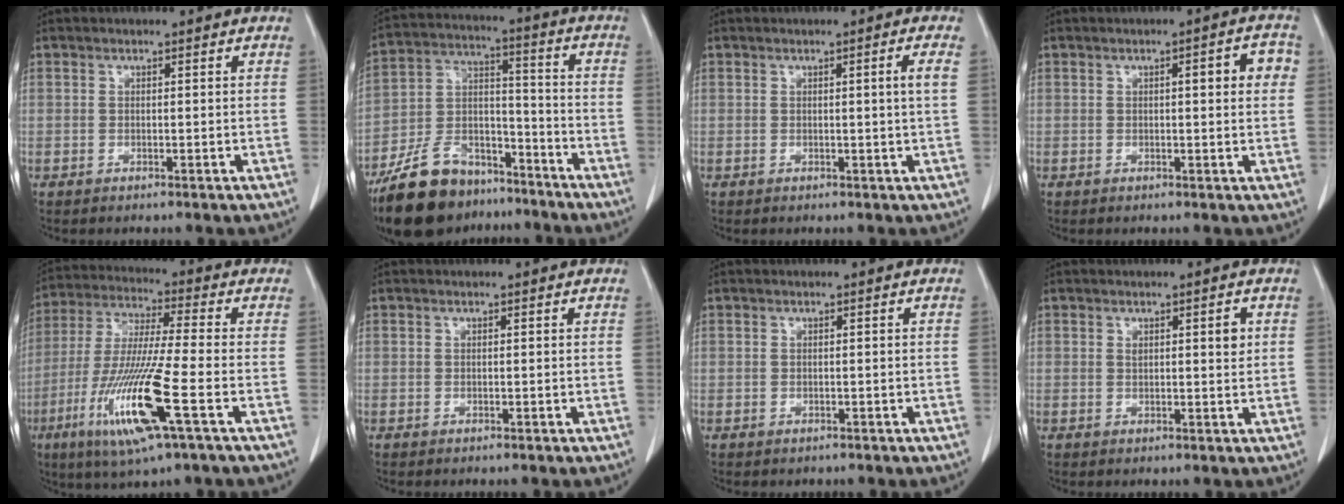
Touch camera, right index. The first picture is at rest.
{"total": 16.0, "force": [-12.3, 7.6, 6.8], "torque": [-0.134, 0.025, -0.215]}
{"total": 2.1, "force": [0.4, -0.6, 2.0], "torque": [-0.030, -0.001, 0.008]}
{"total": 4.5, "force": [1.0, 0.9, 4.3], "torque": [-0.057, 0.013, 0.009]}
{"total": 15.4, "force": [-5.8, 0.2, 14.3], "torque": [-0.298, -0.027, -0.112]}
{"total": 0.0}
{"total": 0.0}
{"total": 2.6, "force": [1.0, 0.7, 2.3], "torque": [-0.036, -0.002, 0.015]}